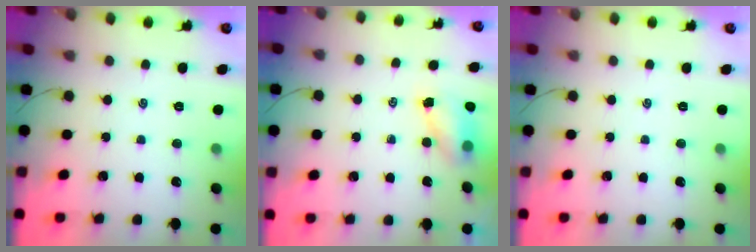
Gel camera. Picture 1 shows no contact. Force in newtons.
{"total": 5.5, "press": 5.4, "slide": 0.5}
{"total": 0.0}